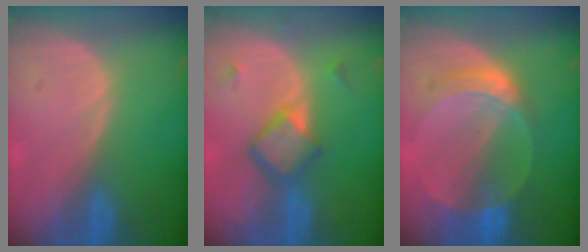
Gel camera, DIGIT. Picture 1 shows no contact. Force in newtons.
{"total": 5.9, "press": 5.1, "slide": 2.9}
{"total": 6.8, "press": 6.0, "slide": 3.2}